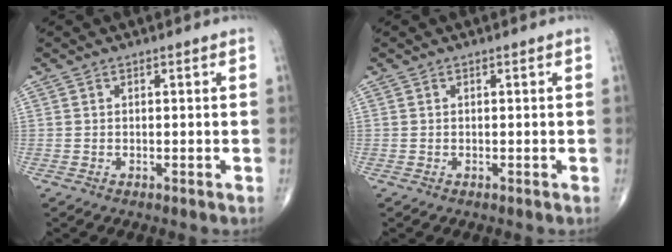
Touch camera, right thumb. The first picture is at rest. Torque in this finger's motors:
{"motor_torque": [-0.12, 0.12, 0.00, 0.00, 0.01]}